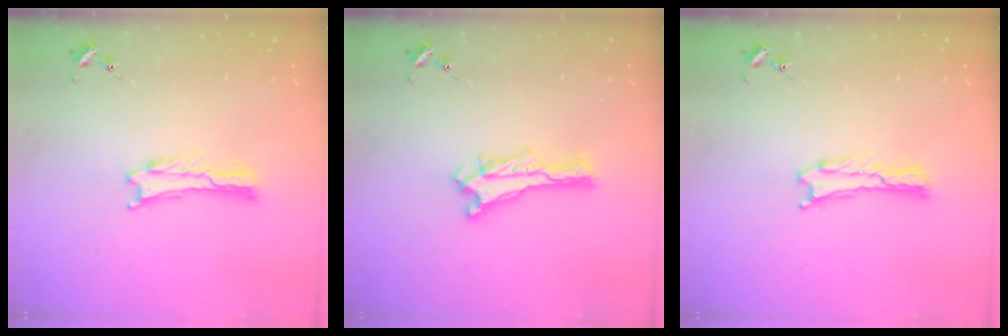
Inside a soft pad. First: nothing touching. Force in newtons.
{"total": 0.0}
{"total": 0.0}